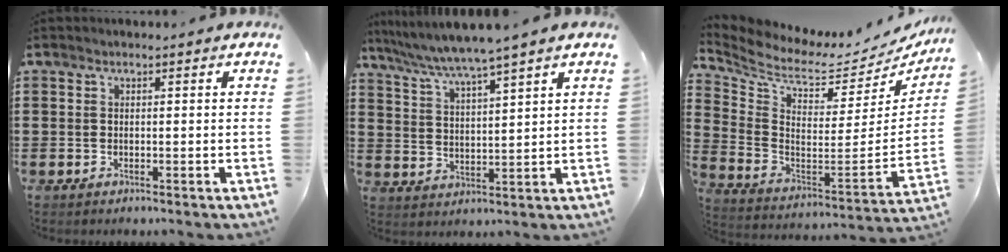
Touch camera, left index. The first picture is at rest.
{"total": 5.0, "force": [4.3, -1.1, 2.2], "torque": [-0.062, -0.031, 0.069]}
{"total": 5.3, "force": [4.3, 1.9, 2.2], "torque": [-0.073, -0.054, 0.070]}